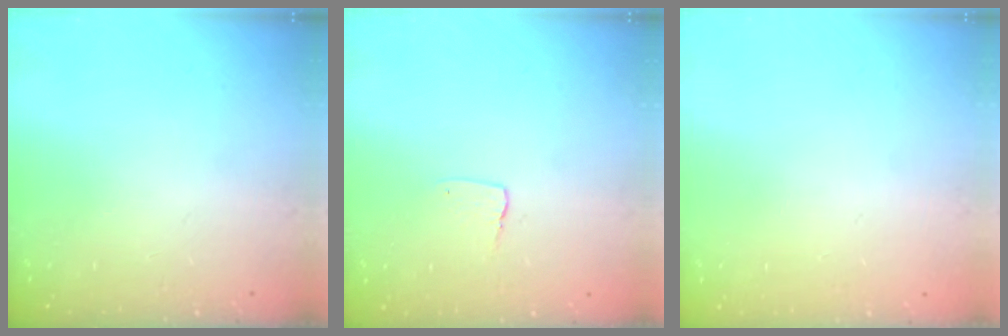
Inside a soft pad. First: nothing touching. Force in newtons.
{"total": 2.9, "press": 2.9, "slide": 0.2}
{"total": 0.0}